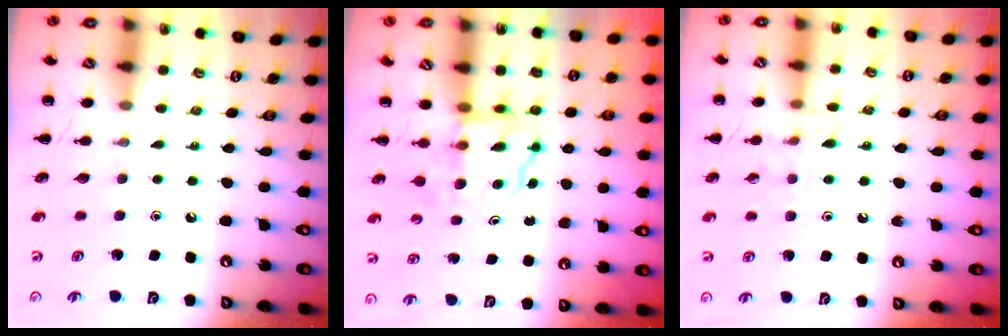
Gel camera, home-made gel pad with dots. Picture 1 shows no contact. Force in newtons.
{"total": 3.9, "press": 3.9, "slide": 0.2}
{"total": 8.9, "press": 8.7, "slide": 1.5}